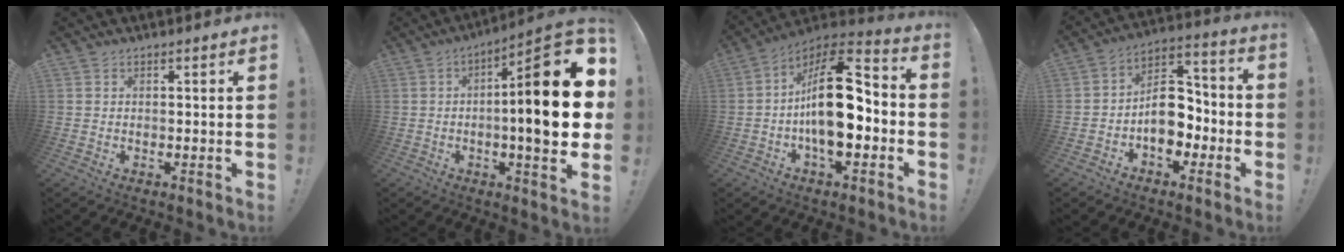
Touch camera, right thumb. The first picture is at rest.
{"total": 22.6, "force": [0.1, 5.3, 21.9], "torque": [-0.308, 0.002, -0.006]}
{"total": 19.8, "force": [-1.7, 9.5, 17.3], "torque": [-0.290, 0.016, -0.026]}
{"total": 12.7, "force": [-3.4, 9.2, 8.2], "torque": [-0.116, 0.023, -0.055]}